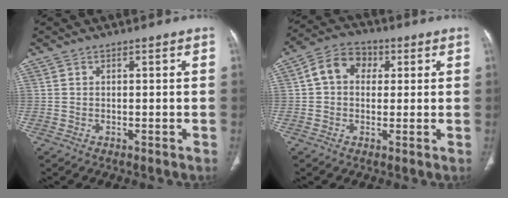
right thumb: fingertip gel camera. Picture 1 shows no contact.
{"total": 7.6, "force": [1.5, 6.0, 4.5], "torque": [-0.055, 0.017, 0.014]}